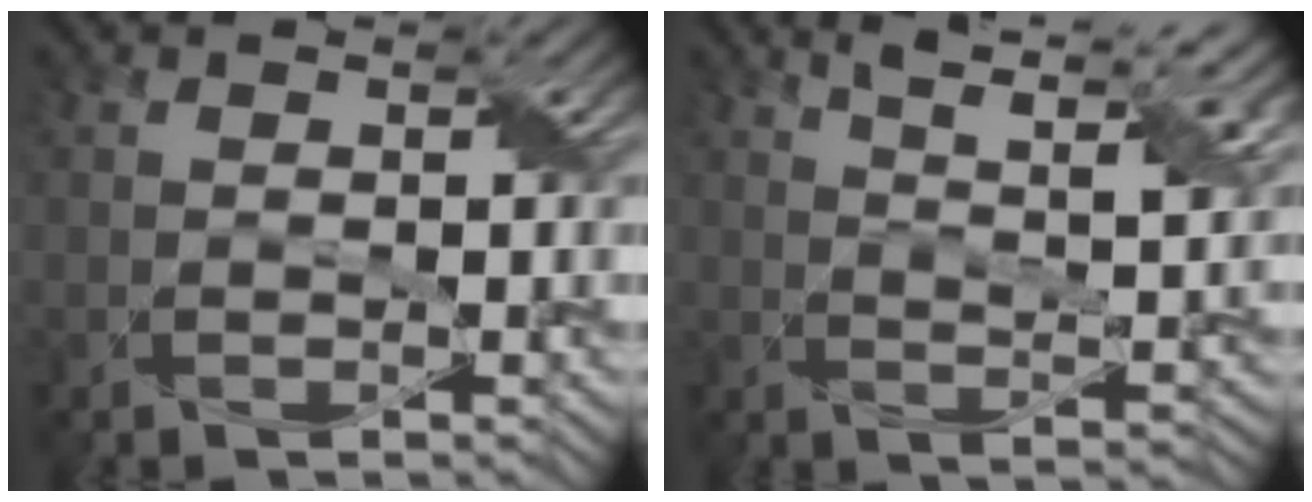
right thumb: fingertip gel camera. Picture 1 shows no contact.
{"total": 12.5, "force": [8.4, 3.2, 8.7], "torque": [-0.144, 0.023, 0.110]}